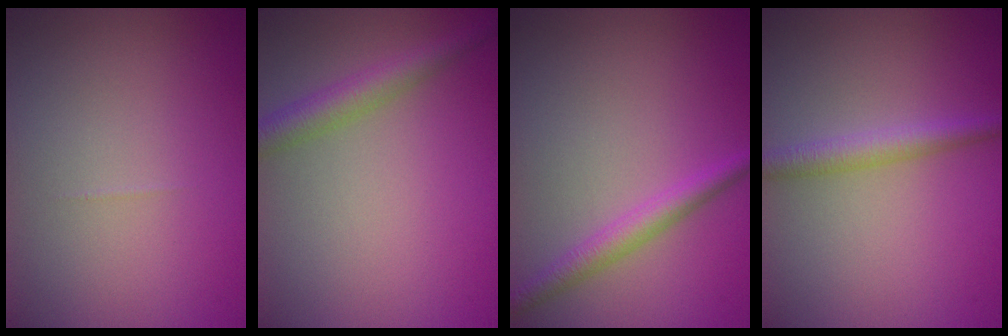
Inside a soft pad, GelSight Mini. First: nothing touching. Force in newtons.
{"total": 3.1, "press": 3.1, "slide": 0.1}
{"total": 2.3, "press": 2.3, "slide": 0.1}
{"total": 2.3, "press": 2.3, "slide": 0.1}